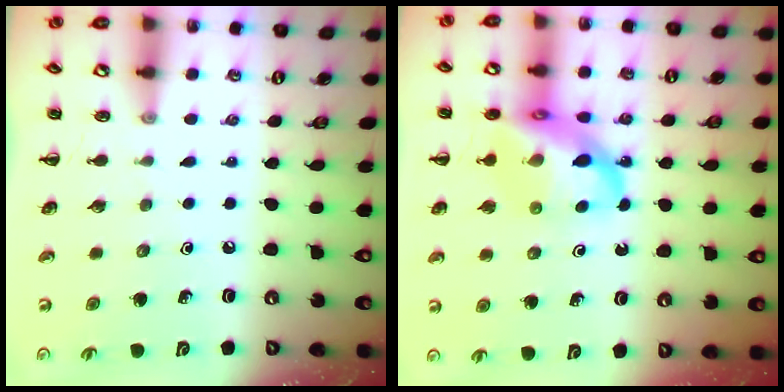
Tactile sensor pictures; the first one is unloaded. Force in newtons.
{"total": 18.3, "press": 18.0, "slide": 3.6}